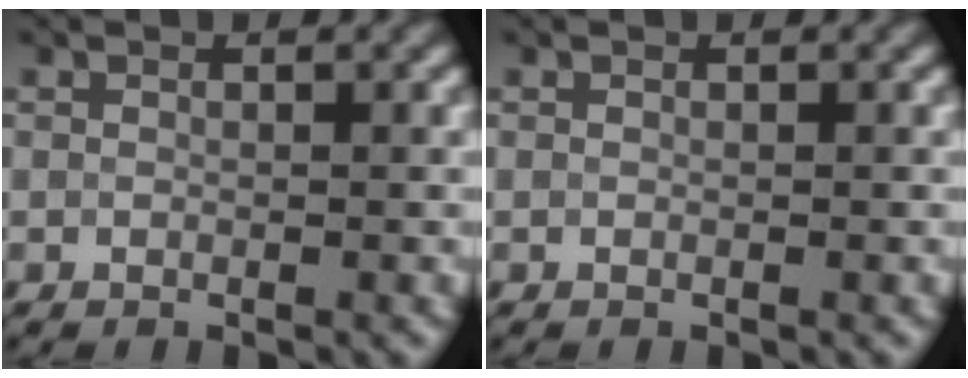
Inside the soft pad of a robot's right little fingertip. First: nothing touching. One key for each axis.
{"total": 0.0}